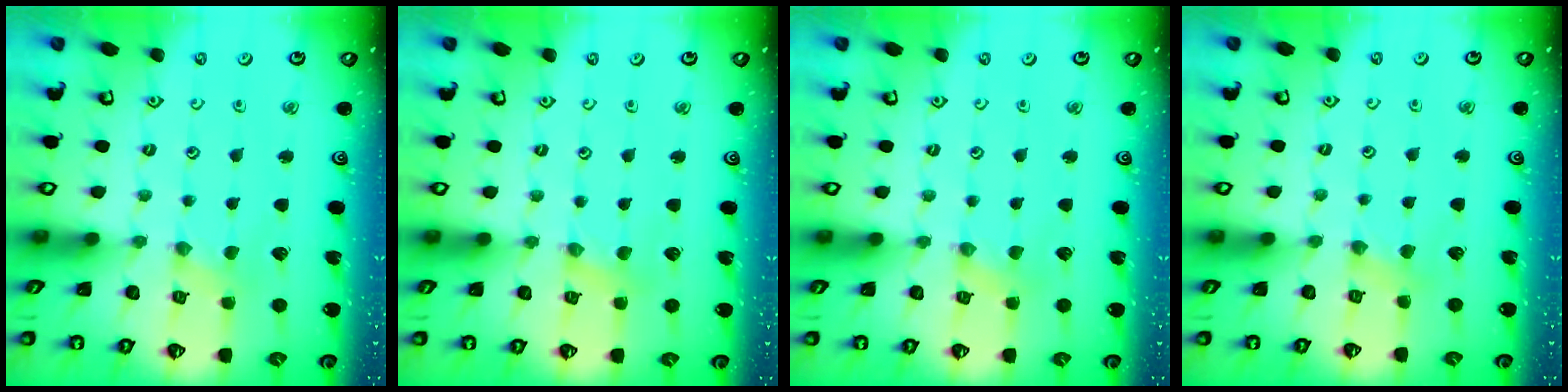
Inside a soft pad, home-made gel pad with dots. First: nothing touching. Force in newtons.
{"total": 2.0, "press": 1.9, "slide": 0.4}
{"total": 2.3, "press": 2.3, "slide": 0.3}
{"total": 2.3, "press": 2.2, "slide": 0.4}